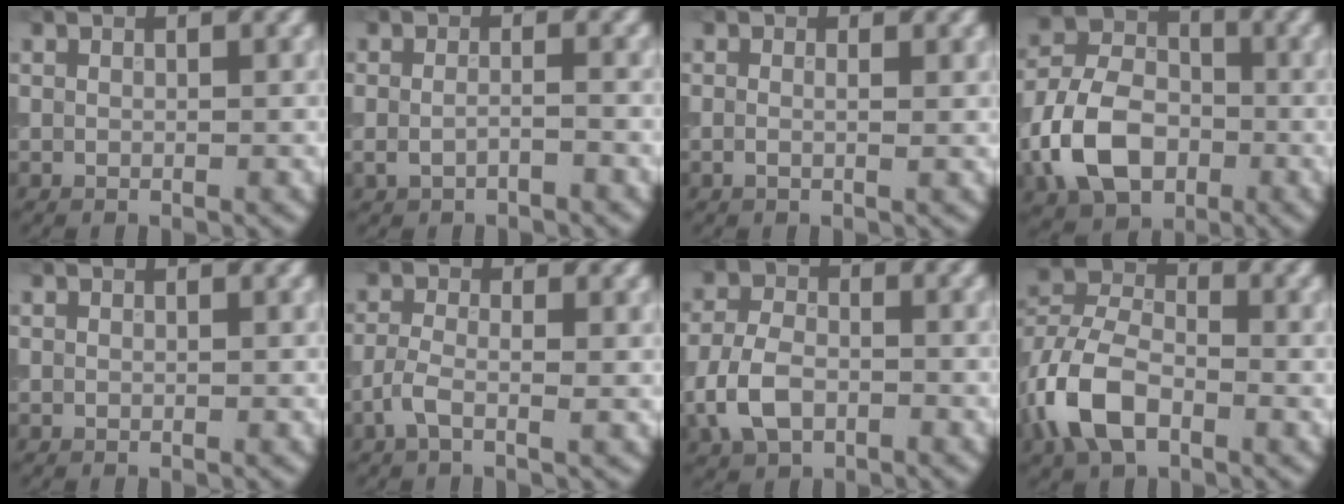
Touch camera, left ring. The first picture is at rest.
{"total": 1.6, "force": [-0.9, 0.6, 1.2], "torque": [-0.026, -0.002, -0.021]}
{"total": 1.3, "force": [0.2, 0.5, 1.2], "torque": [-0.013, -0.008, -0.005]}
{"total": 8.6, "force": [-2.8, 6.0, 5.5], "torque": [-0.112, 0.005, -0.066]}
{"total": 0.0}
{"total": 2.4, "force": [-0.9, 0.9, 2.0], "torque": [-0.048, 0.000, -0.026]}
{"total": 4.9, "force": [-1.8, 3.2, 3.2], "torque": [-0.069, 0.000, -0.042]}
{"total": 6.9, "force": [-2.7, 4.2, 4.8], "torque": [-0.101, 0.005, -0.060]}